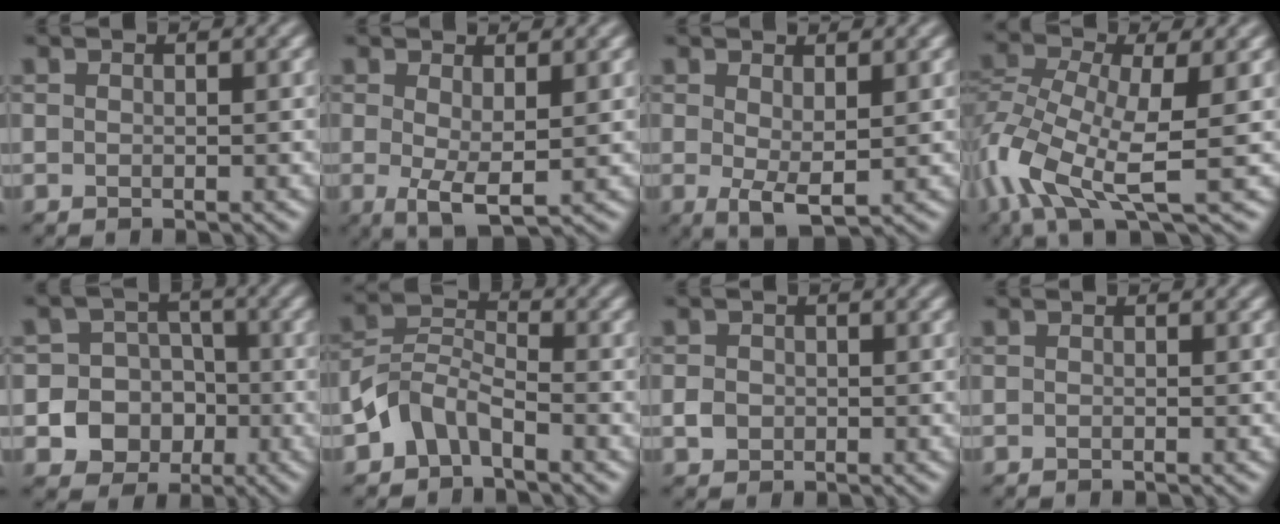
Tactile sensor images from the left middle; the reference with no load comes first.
{"total": 3.2, "force": [0.2, 0.8, 3.1], "torque": [-0.058, -0.009, 0.004]}
{"total": 2.7, "force": [0.3, 0.9, 2.5], "torque": [-0.046, -0.006, 0.008]}
{"total": 8.5, "force": [-2.6, 3.5, 7.3], "torque": [-0.160, -0.001, -0.063]}
{"total": 8.8, "force": [-2.8, 8.1, 2.3], "torque": [-0.035, -0.006, -0.069]}
{"total": 3.6, "force": [-2.3, 2.2, 1.8], "torque": [-0.036, 0.014, -0.056]}
{"total": 1.5, "force": [-0.3, 1.4, 0.6], "torque": [-0.007, -0.001, -0.011]}
{"total": 0.0}